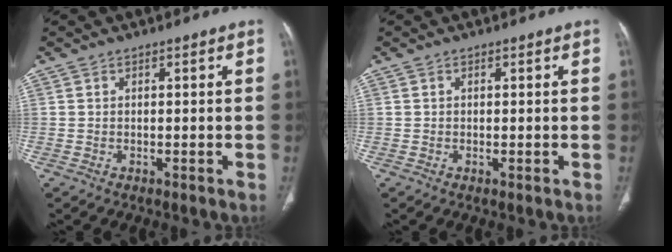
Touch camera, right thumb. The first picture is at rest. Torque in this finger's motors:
{"motor_torque": [1.42, 0.46, 0.03, -0.44, 0.03]}